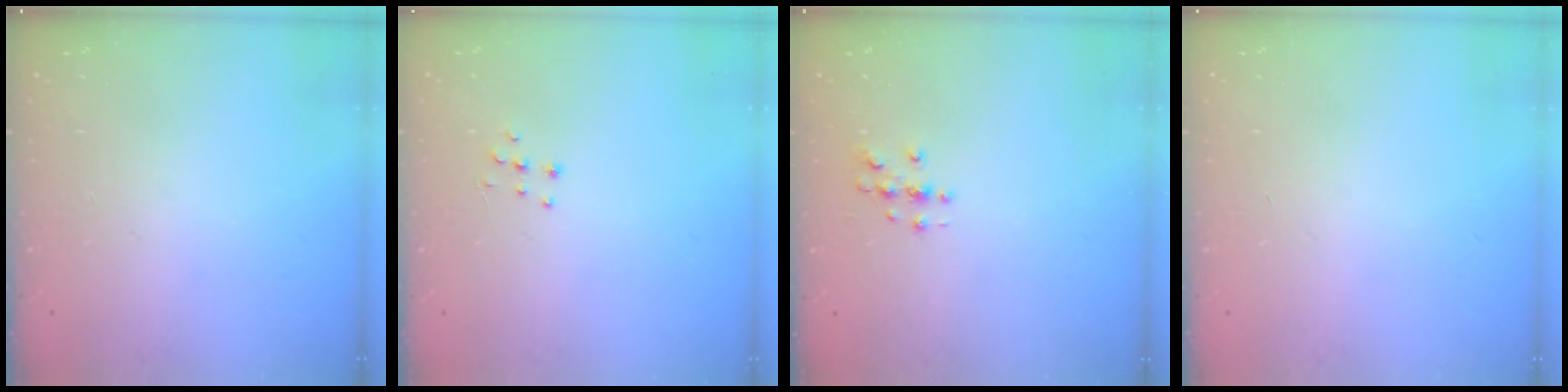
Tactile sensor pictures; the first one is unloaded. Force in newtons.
{"total": 3.7, "press": 3.7, "slide": 0.2}
{"total": 2.9, "press": 2.9, "slide": 0.3}
{"total": 0.0}